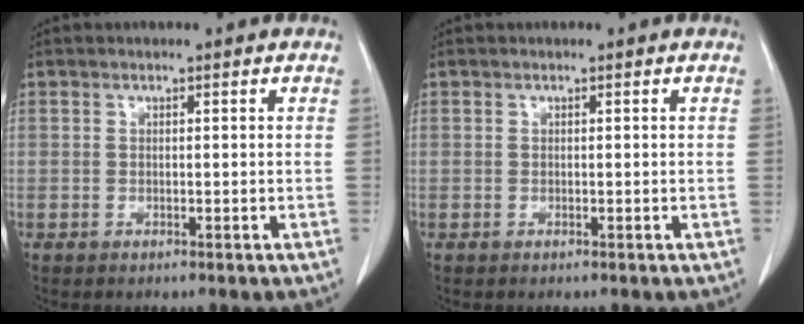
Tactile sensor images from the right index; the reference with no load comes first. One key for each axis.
{"total": 0.0}